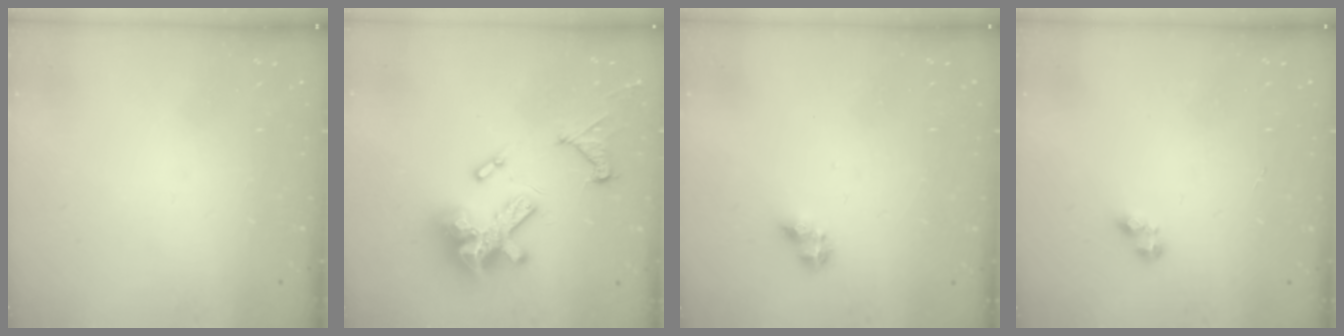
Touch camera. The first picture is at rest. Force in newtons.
{"total": 17.5, "press": 17.4, "slide": 1.9}
{"total": 4.6, "press": 4.6, "slide": 0.1}
{"total": 2.1, "press": 2.0, "slide": 0.3}